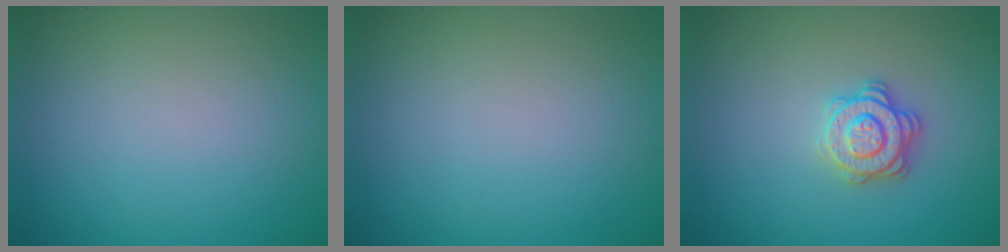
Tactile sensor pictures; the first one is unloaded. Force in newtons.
{"total": 0.0}
{"total": 2.9, "press": 2.8, "slide": 0.9}